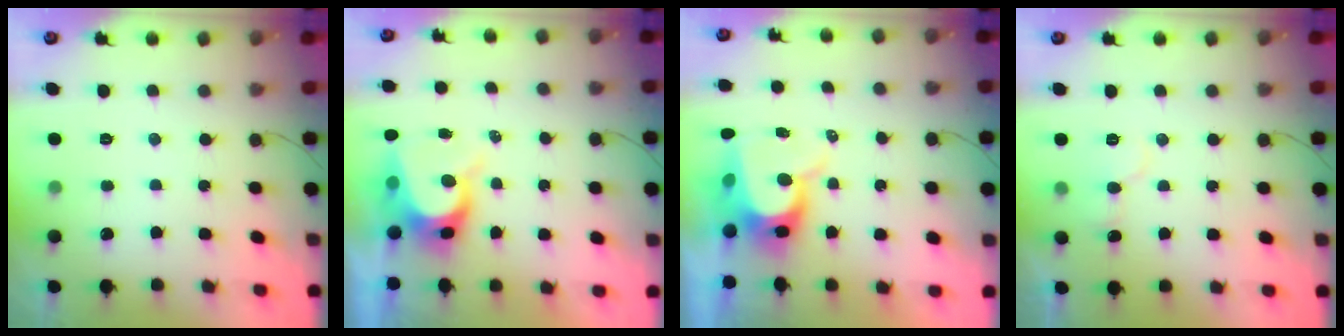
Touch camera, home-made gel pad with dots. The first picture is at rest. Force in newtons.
{"total": 6.8, "press": 6.8, "slide": 0.5}
{"total": 10.5, "press": 10.4, "slide": 0.8}
{"total": 7.0, "press": 7.0, "slide": 0.5}